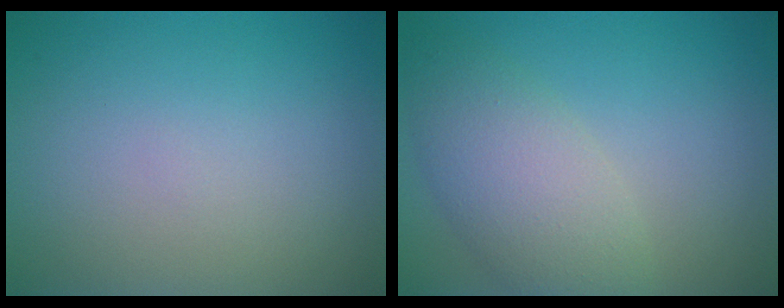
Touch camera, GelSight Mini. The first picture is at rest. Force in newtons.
{"total": 5.0, "press": 5.0, "slide": 0.3}